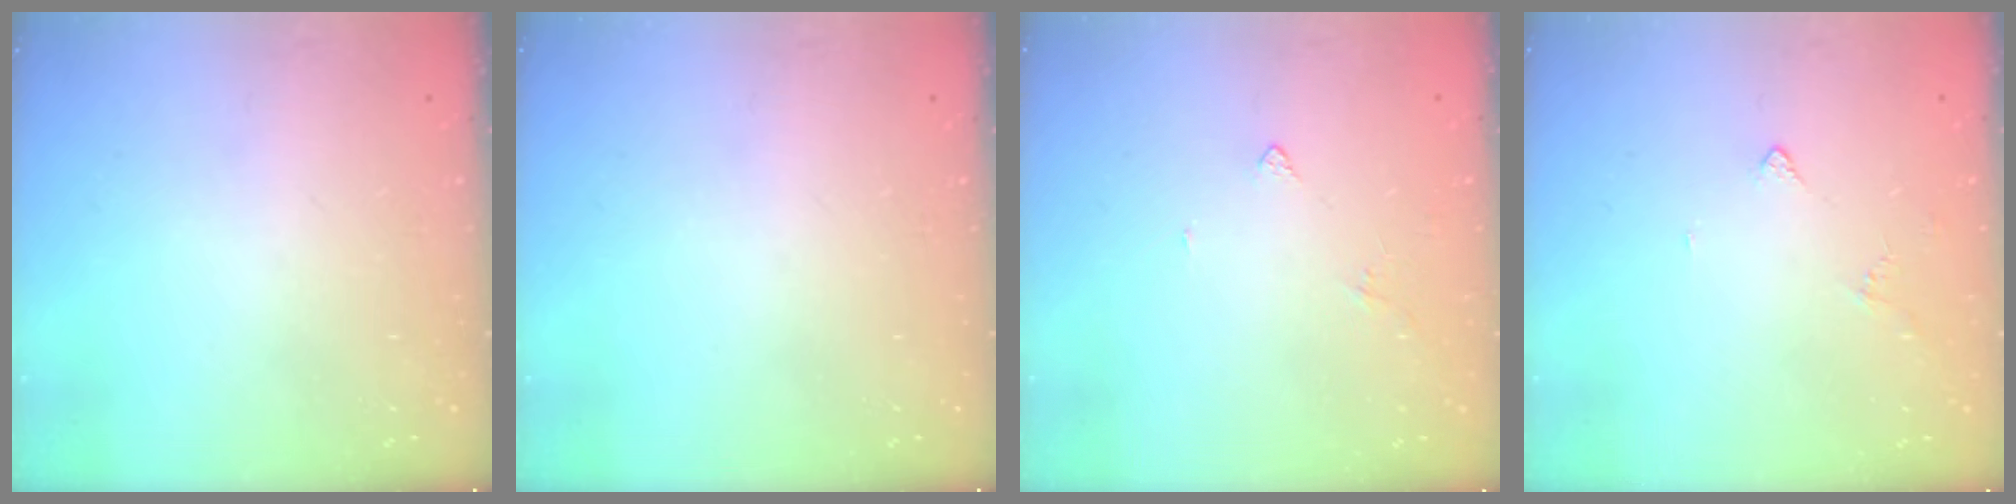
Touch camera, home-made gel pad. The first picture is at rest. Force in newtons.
{"total": 0.0}
{"total": 2.6, "press": 2.6, "slide": 0.6}
{"total": 1.8, "press": 1.7, "slide": 0.4}